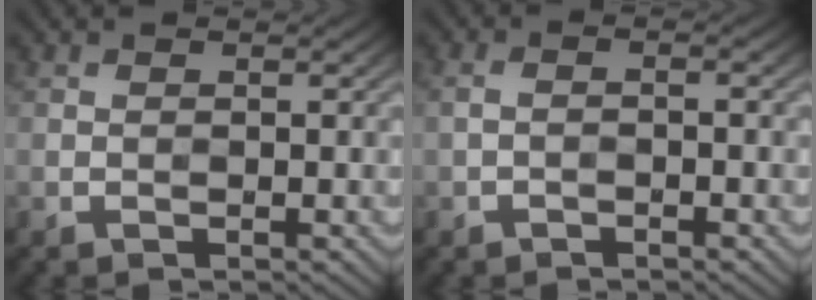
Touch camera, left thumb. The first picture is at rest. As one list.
[{"total": 1.5, "force": [-0.9, 0.4, 1.2], "torque": [-0.026, 0.004, -0.020]}]